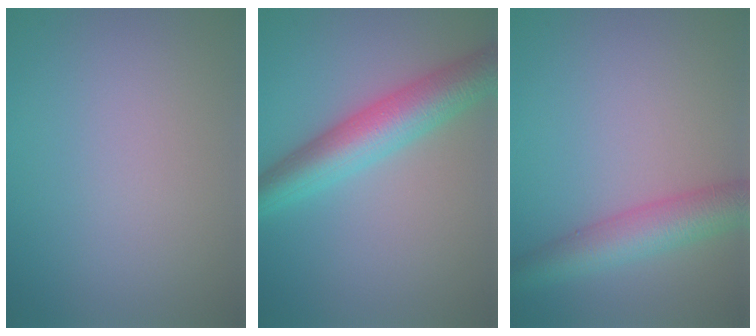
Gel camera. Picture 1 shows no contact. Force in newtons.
{"total": 6.7, "press": 6.7, "slide": 0.1}
{"total": 5.1, "press": 5.1, "slide": 0.3}